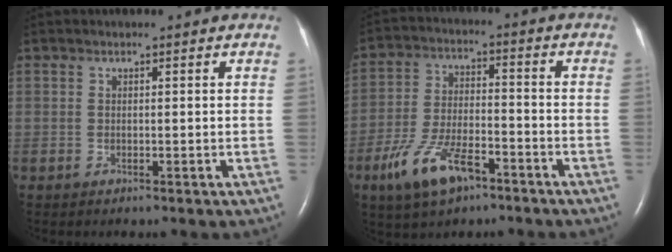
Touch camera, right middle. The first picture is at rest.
{"total": 10.4, "force": [-6.2, 3.9, 7.4], "torque": [-0.157, 0.000, -0.111]}